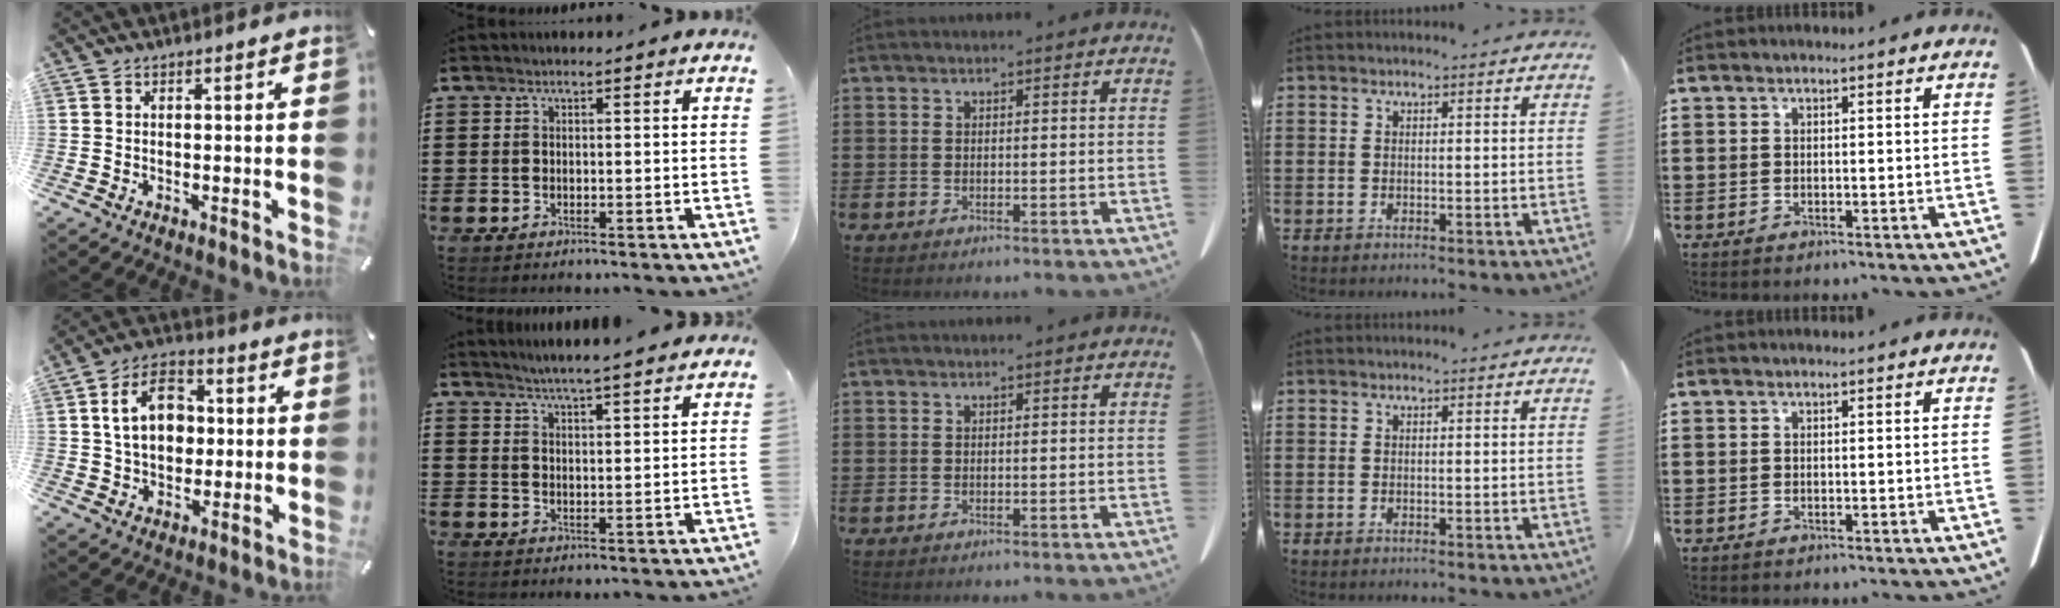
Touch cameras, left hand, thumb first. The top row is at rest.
{"thumb": {"total": 12.6, "force": [1.5, 9.6, 8.1], "torque": [-0.143, 0.008, 0.022]}, "index": {"total": 3.4, "force": [3.3, -0.7, 0.3], "torque": [-0.018, -0.016, 0.058]}}